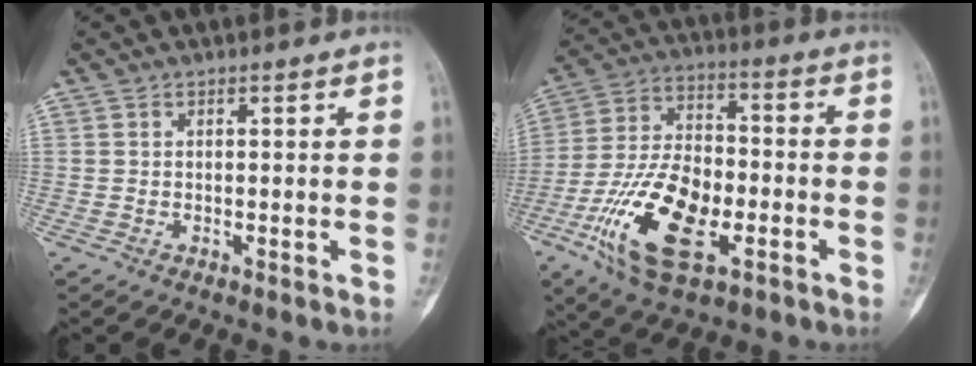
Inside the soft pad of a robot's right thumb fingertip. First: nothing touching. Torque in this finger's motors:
{"motor_torque": [0.46, 1.22, 1.92, -0.86, 0.23]}